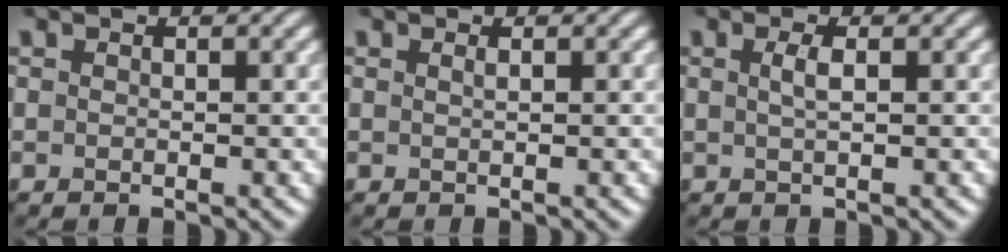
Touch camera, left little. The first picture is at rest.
{"total": 0.6, "force": [0.2, 0.2, 0.5], "torque": [-0.005, 0.002, 0.002]}
{"total": 1.5, "force": [0.3, 0.4, 1.4], "torque": [-0.027, 0.004, 0.004]}